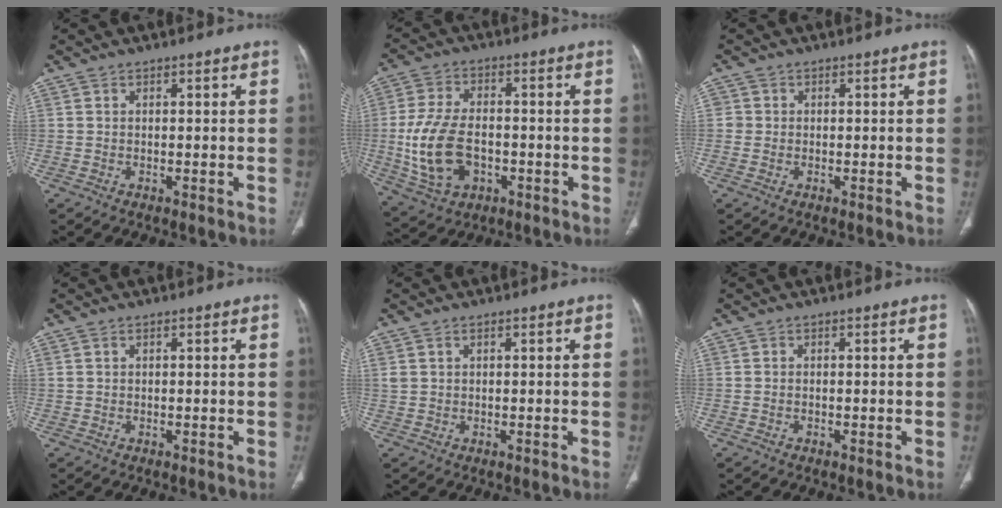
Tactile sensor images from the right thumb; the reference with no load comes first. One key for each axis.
{"total": 13.8, "fx": -2.3, "fy": 8.8, "fz": 10.4, "tx": -0.206, "ty": 0.011, "tz": -0.031}
{"total": 1.2, "fx": -0.1, "fy": 1.2, "fz": 0.1, "tx": 0.006, "ty": 0.004, "tz": -0.002}
{"total": 0.6, "fx": 0.3, "fy": 0.3, "fz": 0.3, "tx": -0.006, "ty": 0.004, "tz": 0.007}
{"total": 1.5, "fx": 0.8, "fy": 0.9, "fz": 0.9, "tx": -0.022, "ty": 0.007, "tz": 0.022}
{"total": 0.0}